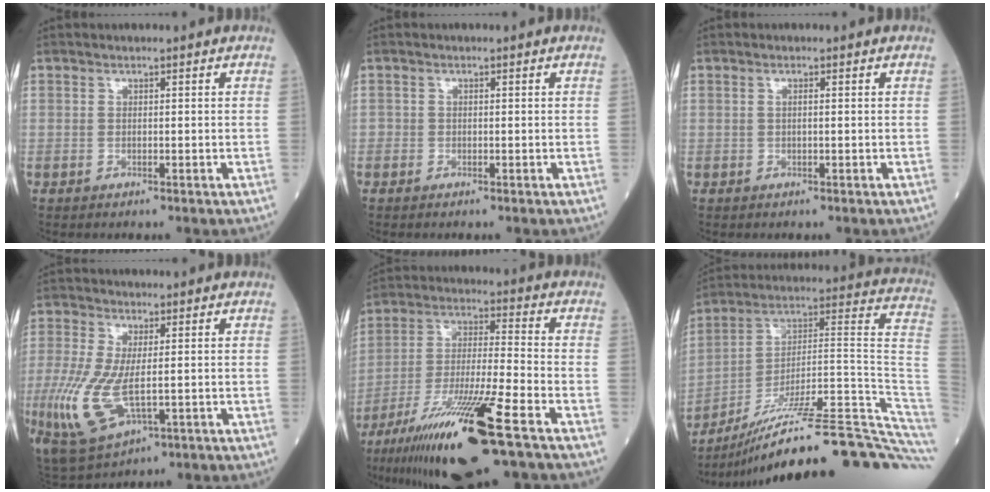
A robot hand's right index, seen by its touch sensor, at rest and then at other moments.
{"total": 0.7, "force": [0.0, 0.6, 0.3], "torque": [-0.004, 0.000, -0.002]}
{"total": 0.9, "force": [0.3, 0.1, 0.9], "torque": [-0.022, 0.001, 0.004]}
{"total": 11.0, "force": [-2.2, 4.5, 9.8], "torque": [-0.221, -0.026, -0.030]}
{"total": 19.5, "force": [-11.2, 1.4, 15.8], "torque": [-0.294, -0.048, -0.201]}
{"total": 30.3, "force": [-23.0, 1.8, 19.7], "torque": [-0.180, 0.030, -0.342]}